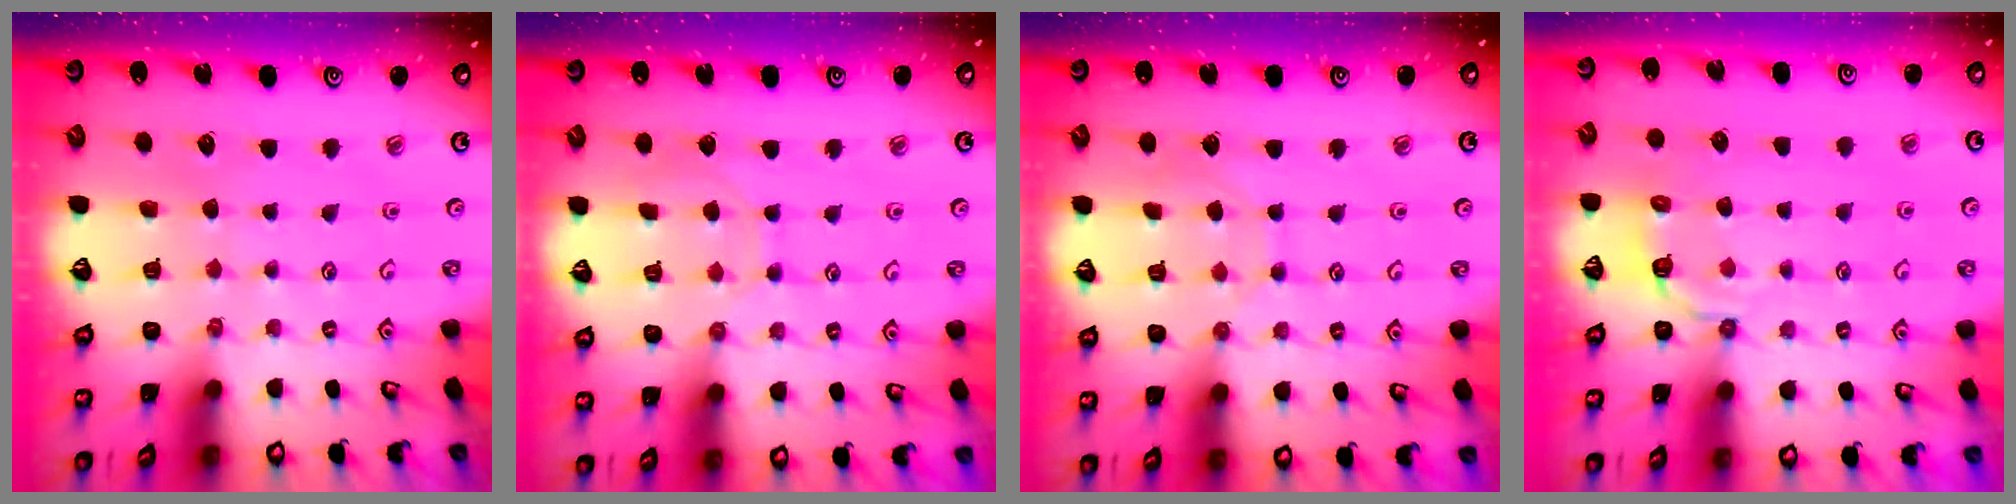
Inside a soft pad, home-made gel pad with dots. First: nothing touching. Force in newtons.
{"total": 6.3, "press": 6.3, "slide": 0.7}
{"total": 4.8, "press": 4.8, "slide": 0.2}
{"total": 4.0, "press": 3.5, "slide": 1.9}